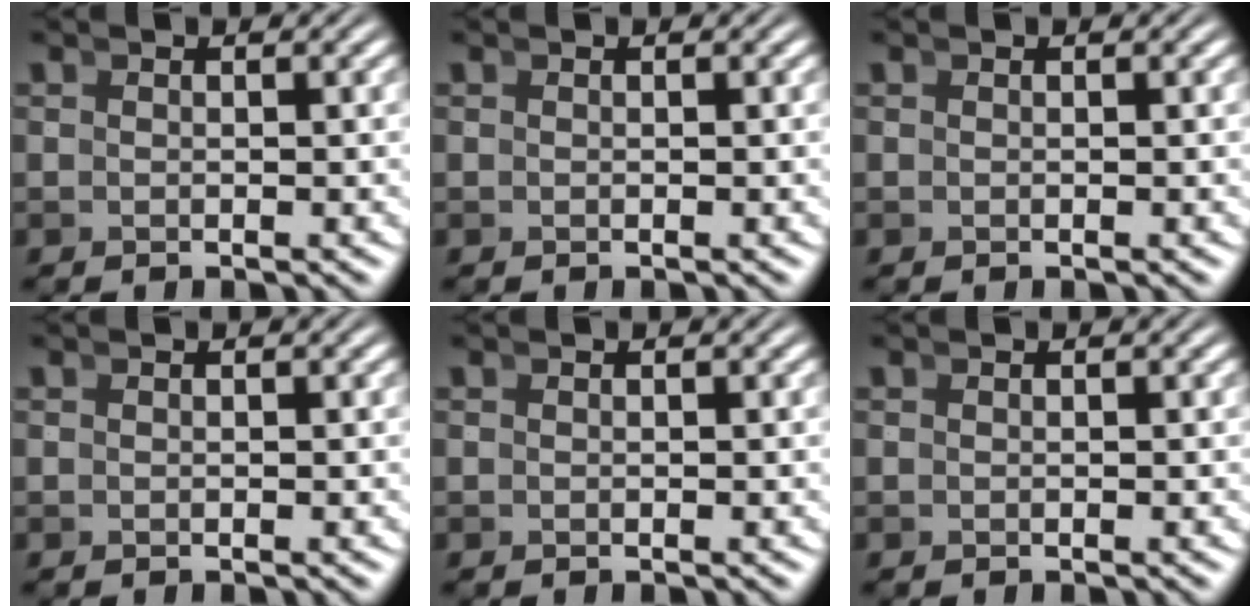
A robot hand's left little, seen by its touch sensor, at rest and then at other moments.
{"total": 0.0}
{"total": 0.0}
{"total": 0.0}
{"total": 0.0}
{"total": 0.0}